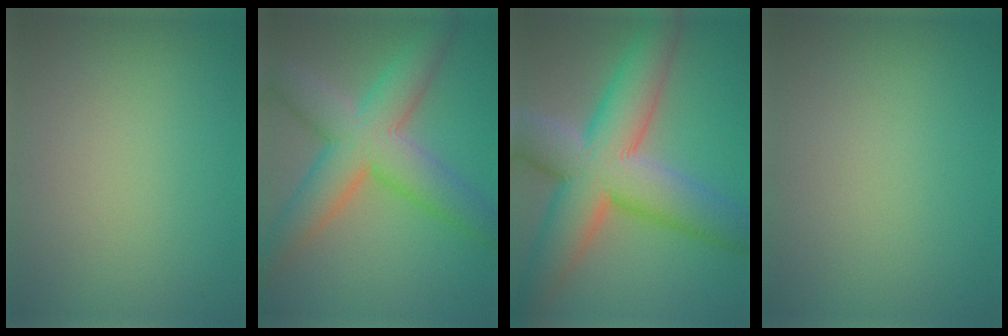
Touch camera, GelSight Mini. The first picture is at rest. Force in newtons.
{"total": 9.0, "press": 9.0, "slide": 0.3}
{"total": 12.3, "press": 12.3, "slide": 0.5}
{"total": 0.0}